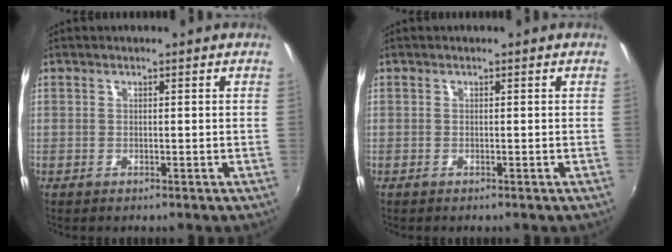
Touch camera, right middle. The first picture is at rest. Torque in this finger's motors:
{"motor_torque": [0.20, -0.26, 0.05, 0.00]}